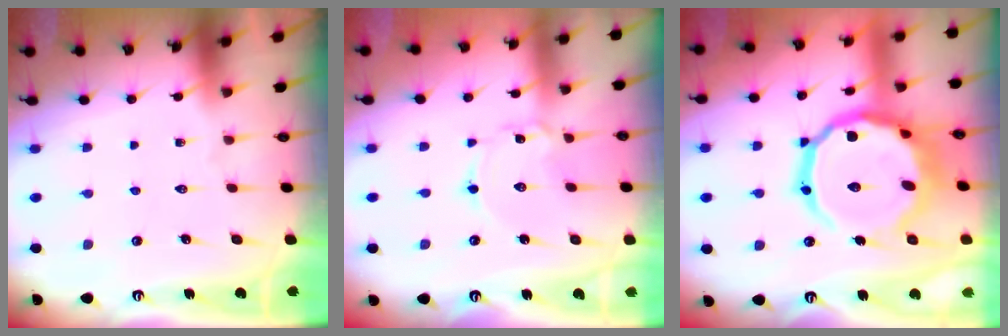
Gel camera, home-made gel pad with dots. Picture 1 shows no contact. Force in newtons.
{"total": 1.8, "press": 1.8, "slide": 0.1}
{"total": 22.9, "press": 22.8, "slide": 1.9}